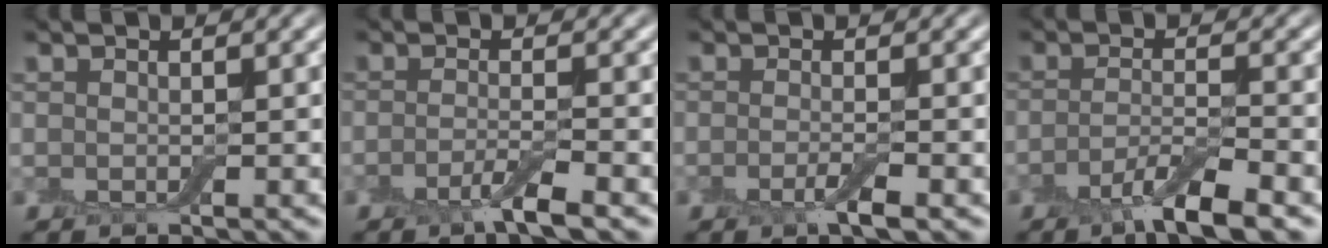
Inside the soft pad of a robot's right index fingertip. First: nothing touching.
{"total": 2.6, "force": [-1.4, 0.4, 2.2], "torque": [-0.034, -0.001, -0.037]}
{"total": 2.0, "force": [-0.8, 0.4, 1.8], "torque": [-0.031, -0.003, -0.019]}
{"total": 4.6, "force": [-2.7, 0.8, 3.6], "torque": [-0.061, -0.002, -0.058]}